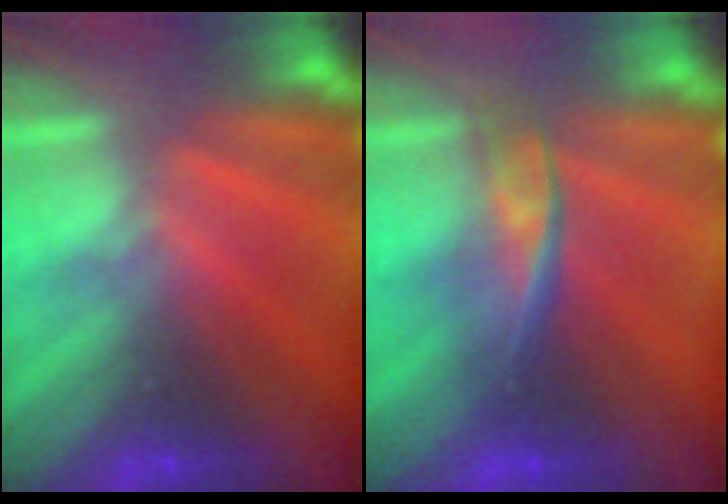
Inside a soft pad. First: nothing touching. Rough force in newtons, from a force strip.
{"total": 2.3}